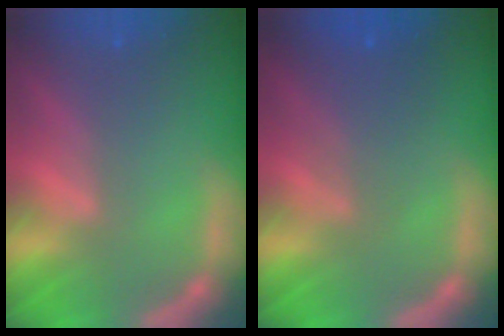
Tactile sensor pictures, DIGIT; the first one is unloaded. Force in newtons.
{"total": 3.6}